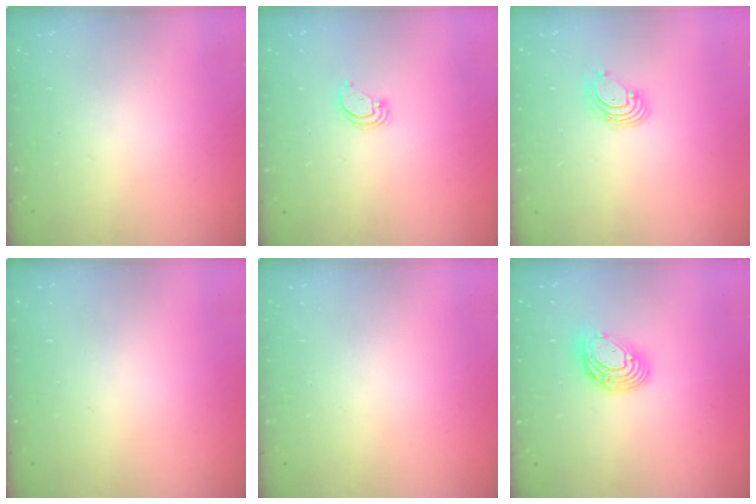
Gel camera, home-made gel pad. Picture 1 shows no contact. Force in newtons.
{"total": 2.9, "press": 2.8, "slide": 0.2}
{"total": 2.7, "press": 2.7, "slide": 0.3}
{"total": 0.0}
{"total": 0.0}
{"total": 10.7, "press": 10.7, "slide": 0.8}